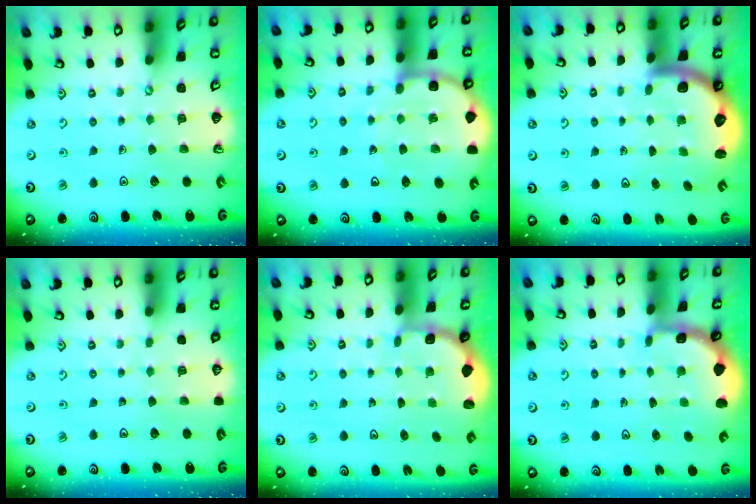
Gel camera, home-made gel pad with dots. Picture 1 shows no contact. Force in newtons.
{"total": 7.8, "press": 7.7, "slide": 1.0}
{"total": 3.0, "press": 2.9, "slide": 0.4}
{"total": 0.0}
{"total": 1.9, "press": 1.8, "slide": 0.8}
{"total": 1.9, "press": 1.9, "slide": 0.2}